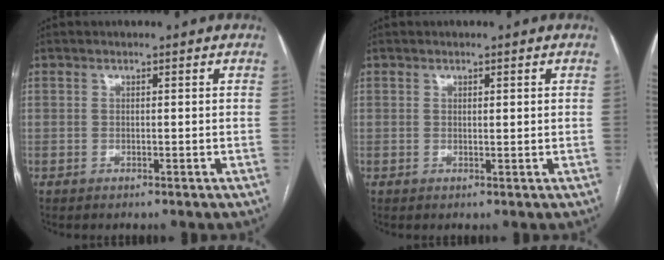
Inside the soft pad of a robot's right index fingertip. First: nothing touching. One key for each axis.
{"total": 0.8, "fx": 0.3, "fy": 0.2, "fz": 0.8, "tx": -0.014, "ty": 0.000, "tz": 0.005}